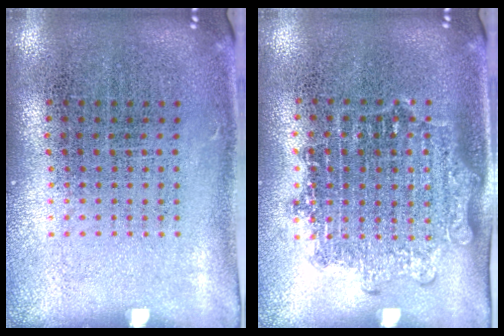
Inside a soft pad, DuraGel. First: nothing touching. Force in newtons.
{"total": 1.4, "press": 1.2, "slide": 0.7}